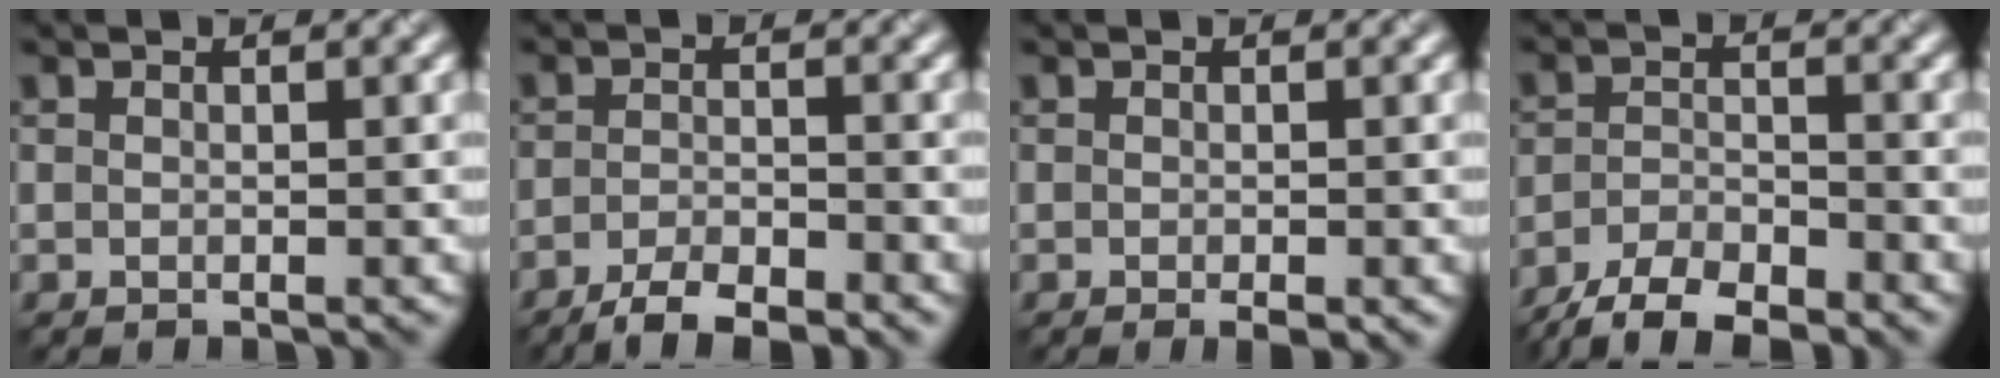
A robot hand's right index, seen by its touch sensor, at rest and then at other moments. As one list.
[{"total": 4.1, "force": [-3.2, 1.0, 2.4], "torque": [-0.046, -0.003, -0.060]}, {"total": 1.1, "force": [-0.5, 0.2, 1.0], "torque": [-0.013, -0.005, -0.006]}, {"total": 5.9, "force": [-4.9, 1.5, 2.9], "torque": [-0.049, -0.008, -0.093]}]